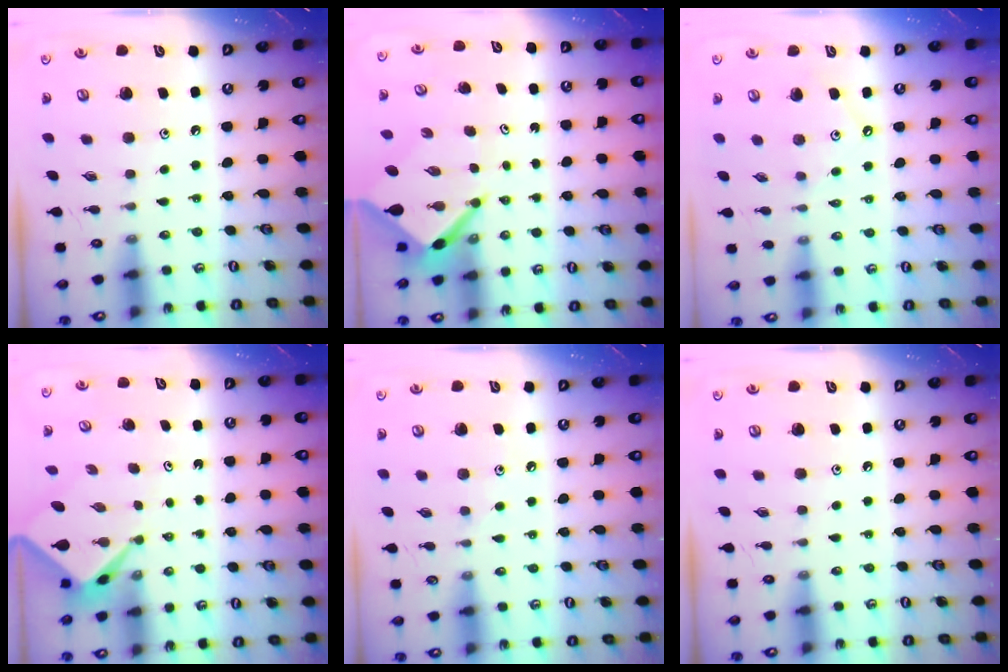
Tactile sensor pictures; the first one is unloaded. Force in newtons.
{"total": 5.3, "press": 5.3, "slide": 0.6}
{"total": 1.6, "press": 1.6, "slide": 0.2}
{"total": 2.4, "press": 2.4, "slide": 0.2}
{"total": 3.2, "press": 3.2, "slide": 0.4}
{"total": 0.0}